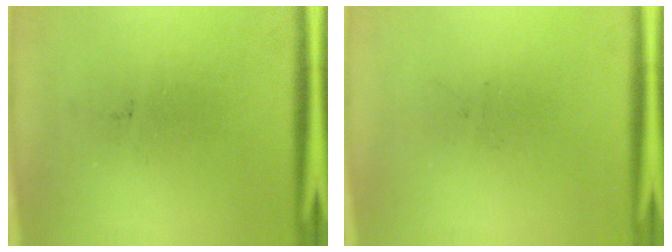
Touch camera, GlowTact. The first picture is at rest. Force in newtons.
{"total": 0.0}